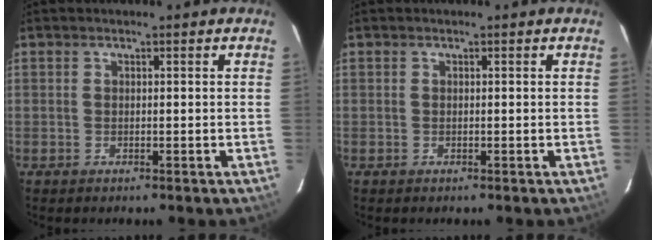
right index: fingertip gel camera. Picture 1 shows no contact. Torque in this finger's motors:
{"motor_torque": [0.03, 0.03, 0.02, 0.00]}